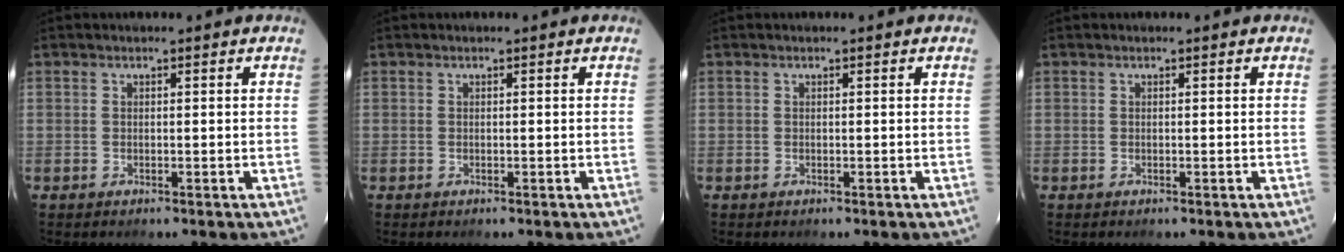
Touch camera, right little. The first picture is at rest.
{"total": 0.0}
{"total": 0.0}
{"total": 0.0}